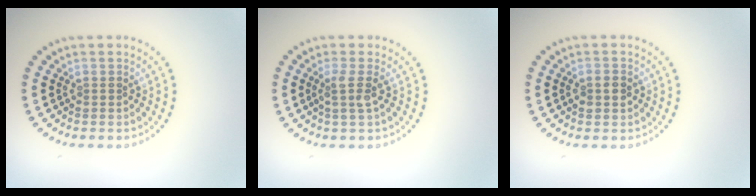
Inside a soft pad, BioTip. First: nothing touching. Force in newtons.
{"total": 1.7, "press": 1.2, "slide": 1.1}
{"total": 1.5, "press": 1.4, "slide": 0.5}